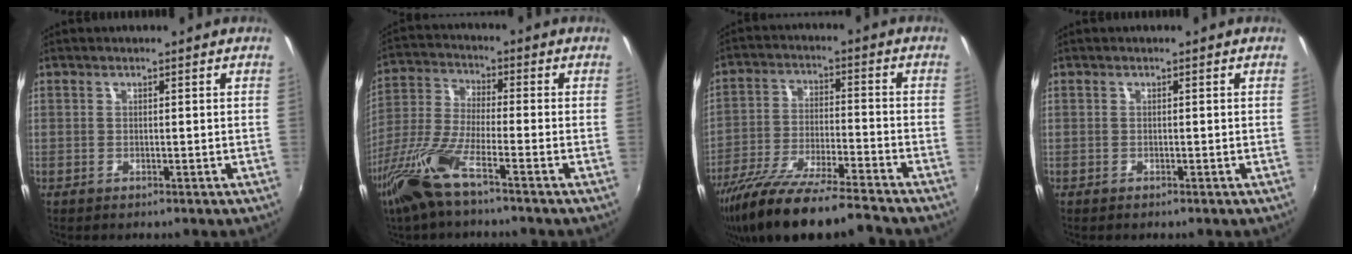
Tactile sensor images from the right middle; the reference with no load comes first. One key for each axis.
{"total": 12.0, "fx": -7.5, "fy": 2.0, "fz": 9.2, "tx": -0.209, "ty": -0.022, "tz": -0.152}
{"total": 15.6, "fx": -13.2, "fy": 1.0, "fz": 8.2, "tx": -0.168, "ty": -0.033, "tz": -0.236}
{"total": 0.0}